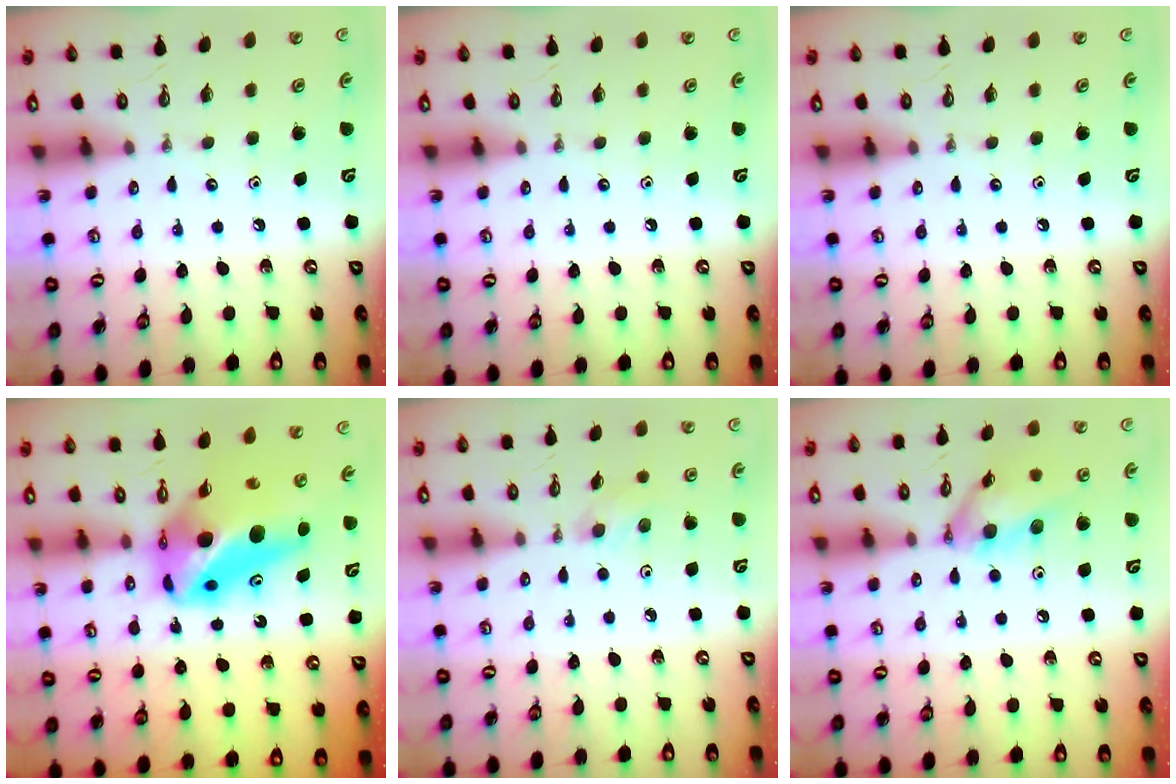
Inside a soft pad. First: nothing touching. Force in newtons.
{"total": 0.0}
{"total": 0.0}
{"total": 12.5, "press": 12.2, "slide": 2.8}
{"total": 4.0, "press": 3.8, "slide": 1.1}
{"total": 13.0, "press": 13.0, "slide": 0.9}